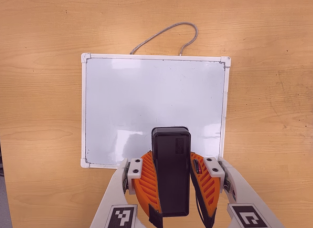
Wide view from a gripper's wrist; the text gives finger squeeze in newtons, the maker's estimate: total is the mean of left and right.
{"total": 7.9, "left": 6.8, "right": 9.0}